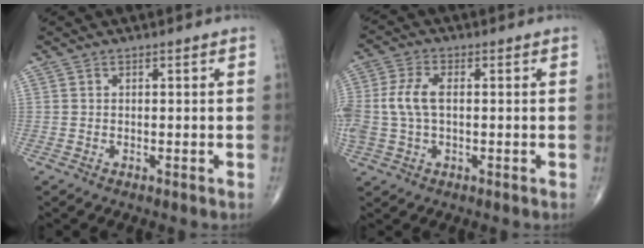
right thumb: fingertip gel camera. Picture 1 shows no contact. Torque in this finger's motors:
{"motor_torque": [0.96, 1.15, 1.01, -0.21, 0.35]}